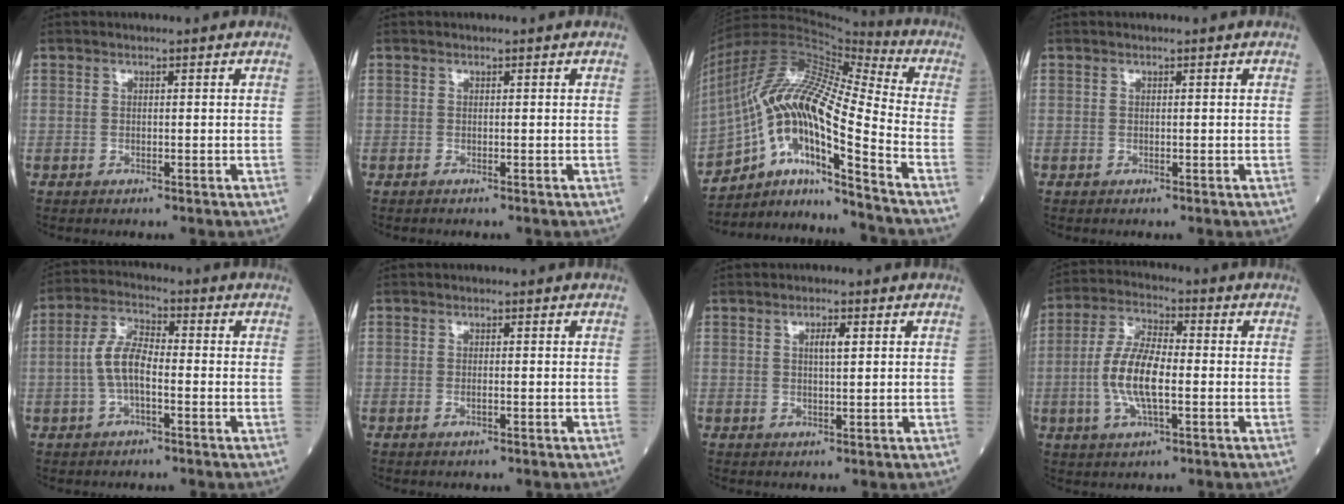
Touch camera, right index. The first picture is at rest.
{"total": 0.0}
{"total": 19.0, "force": [-10.3, 1.9, 15.9], "torque": [-0.323, 0.004, -0.182]}
{"total": 0.0}
{"total": 6.3, "force": [-1.1, 2.4, 5.7], "torque": [-0.125, 0.012, -0.025]}
{"total": 0.8, "force": [-0.4, 0.1, 0.7], "torque": [-0.016, 0.000, -0.007]}
{"total": 2.1, "force": [0.7, 0.4, 2.0], "torque": [-0.035, -0.001, 0.011]}
{"total": 9.5, "force": [-1.5, 2.9, 8.9], "torque": [-0.192, 0.002, -0.031]}